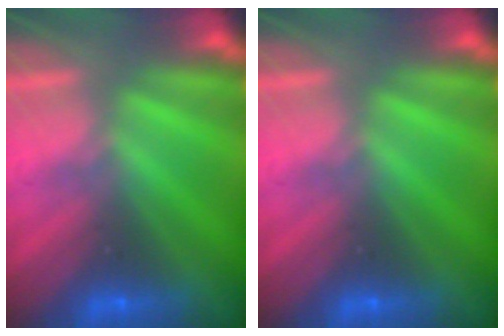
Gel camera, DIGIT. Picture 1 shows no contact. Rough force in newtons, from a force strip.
{"total": 0.0}